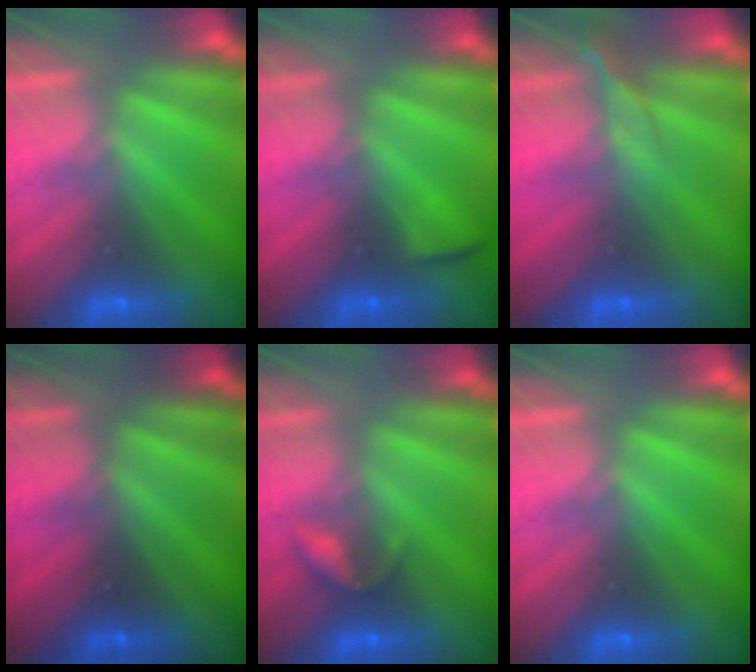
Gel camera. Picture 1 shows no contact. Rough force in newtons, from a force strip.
{"total": 1.8}
{"total": 2.6}
{"total": 2.4}
{"total": 2.2}
{"total": 0.0}